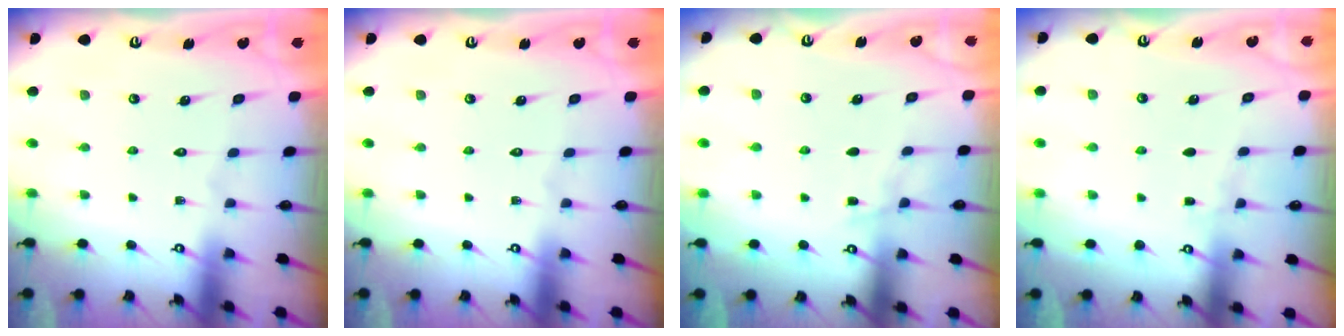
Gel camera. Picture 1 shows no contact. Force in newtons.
{"total": 0.0}
{"total": 5.6, "press": 5.6, "slide": 0.6}
{"total": 3.6, "press": 3.6, "slide": 0.5}